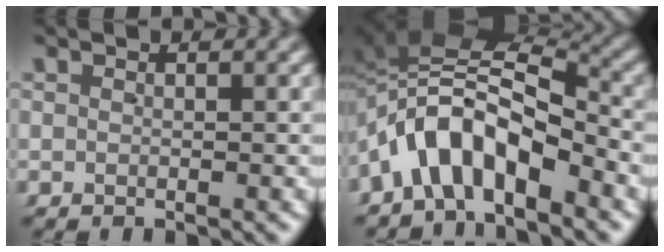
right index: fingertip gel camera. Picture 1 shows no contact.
{"total": 10.0, "force": [-1.0, 6.6, 7.4], "torque": [-0.150, 0.000, -0.027]}